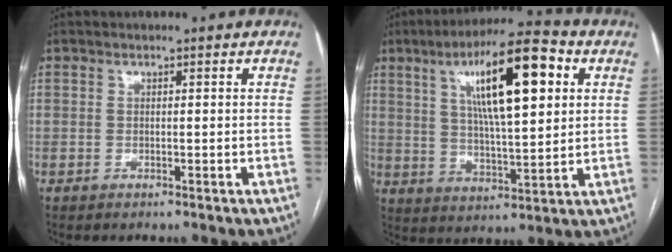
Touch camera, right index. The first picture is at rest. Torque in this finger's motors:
{"motor_torque": [1.33, 0.81, 1.05, 0.21]}